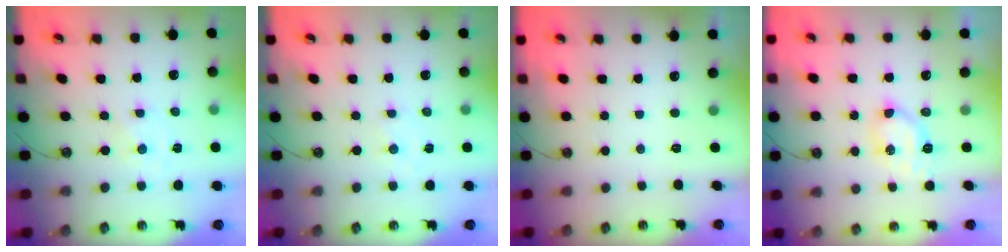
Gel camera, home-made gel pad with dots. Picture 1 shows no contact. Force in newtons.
{"total": 1.8, "press": 1.8, "slide": 0.3}
{"total": 0.0}
{"total": 6.1, "press": 6.0, "slide": 0.7}